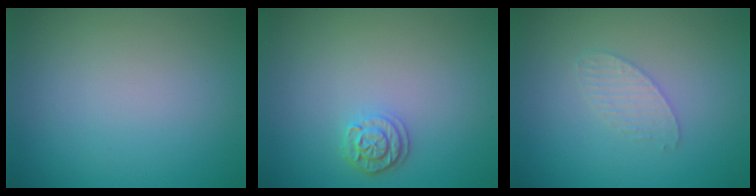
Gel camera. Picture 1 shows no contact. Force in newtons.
{"total": 2.1, "press": 1.8, "slide": 0.9}
{"total": 1.6, "press": 1.6, "slide": 0.1}